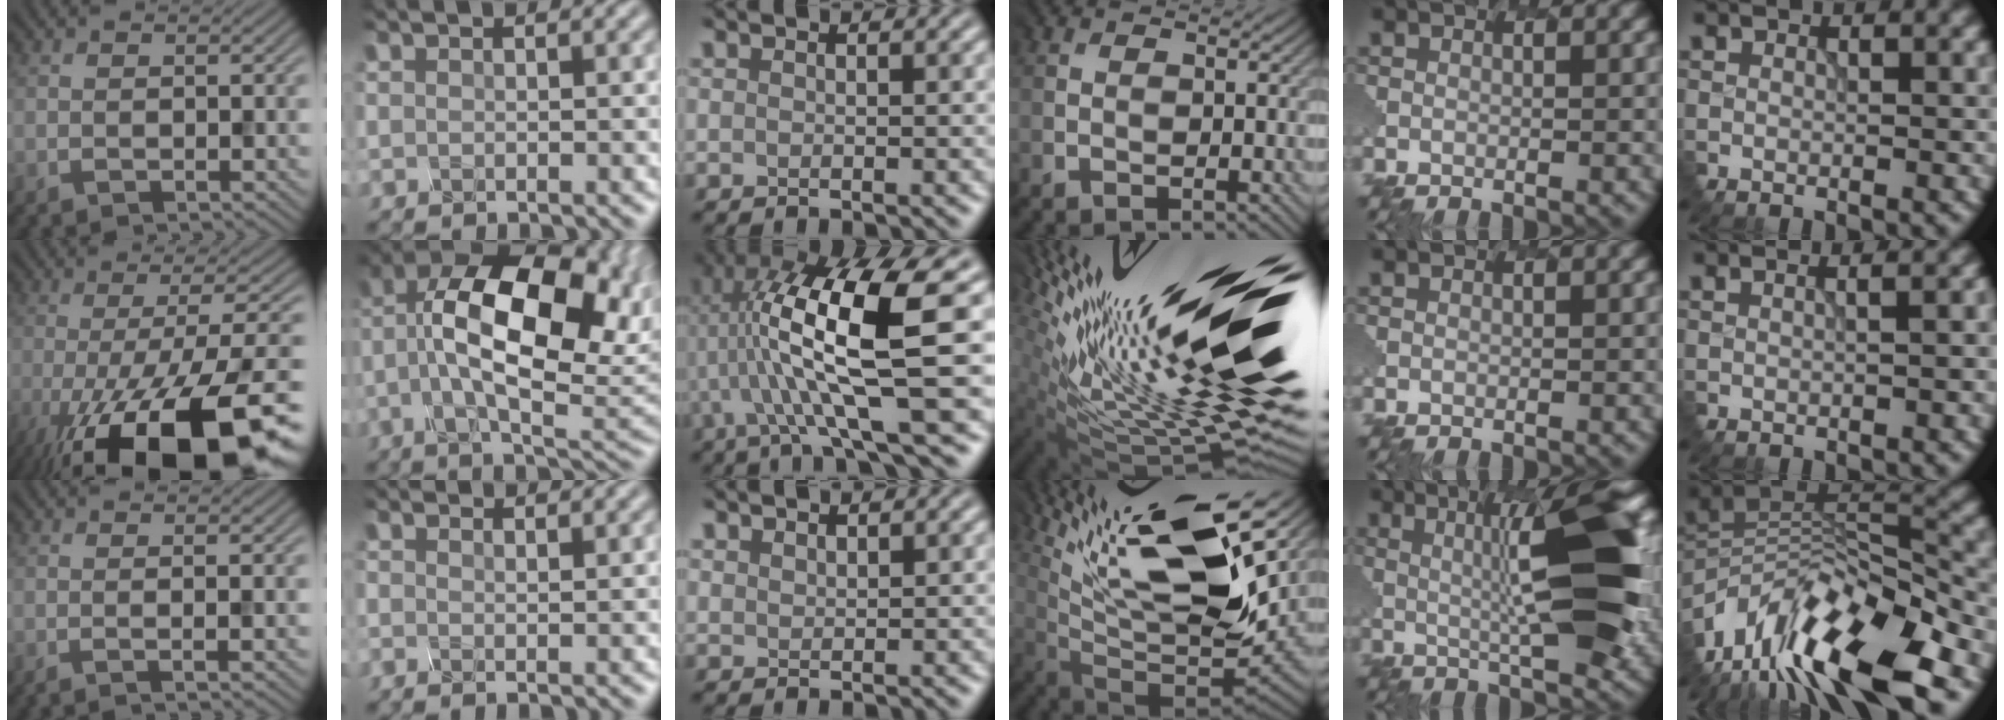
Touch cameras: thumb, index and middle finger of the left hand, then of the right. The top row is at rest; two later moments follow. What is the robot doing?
{"motion": "disassemble", "object": "hinged tin"}